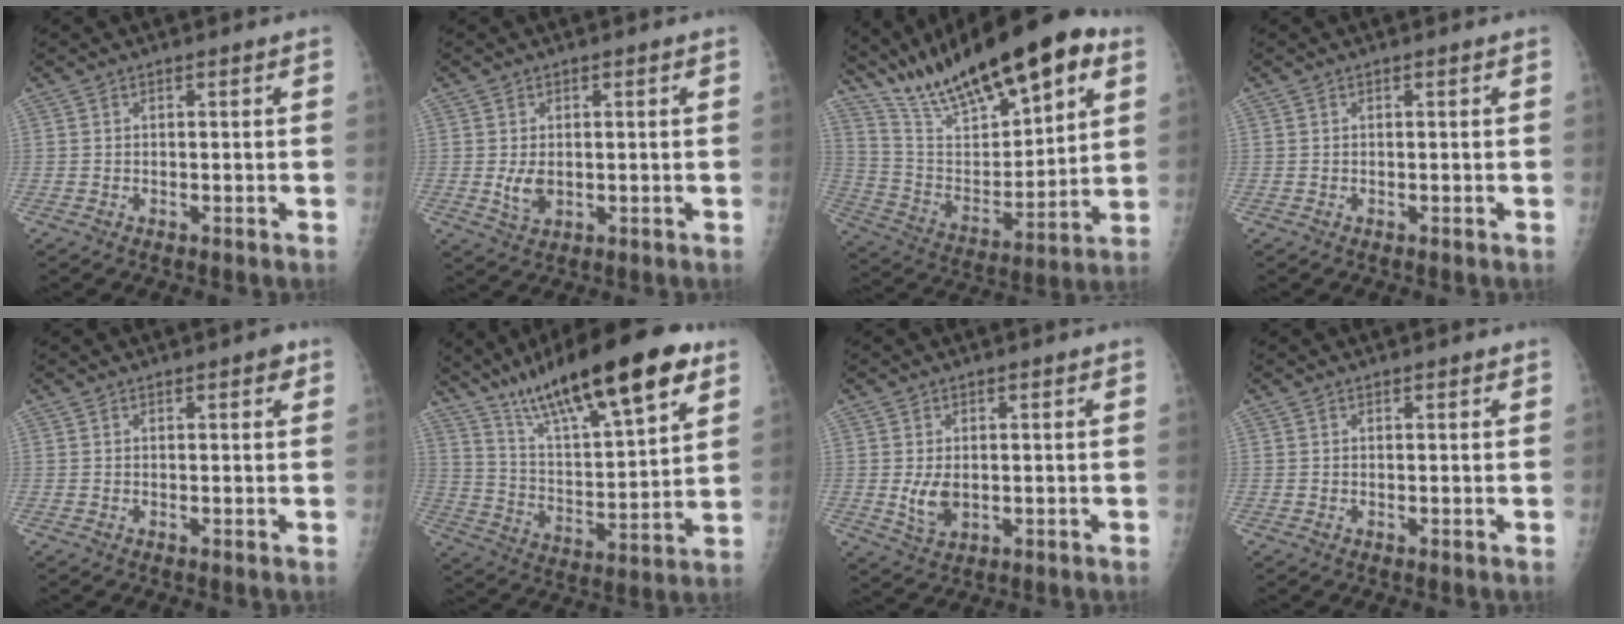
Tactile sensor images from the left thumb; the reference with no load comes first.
{"total": 3.7, "force": [-0.1, 2.5, 2.8], "torque": [-0.044, -0.008, 0.005]}
{"total": 25.7, "force": [16.6, 8.6, 17.6], "torque": [-0.252, -0.036, 0.288]}
{"total": 0.0}
{"total": 1.9, "force": [1.0, 0.7, 1.4], "torque": [-0.011, -0.001, 0.010]}
{"total": 24.8, "force": [15.5, 6.0, 18.4], "torque": [-0.284, -0.042, 0.262]}
{"total": 4.5, "force": [0.0, 3.0, 3.4], "torque": [-0.055, -0.010, 0.008]}
{"total": 0.5, "force": [0.4, 0.3, 0.3], "torque": [-0.002, -0.002, 0.004]}